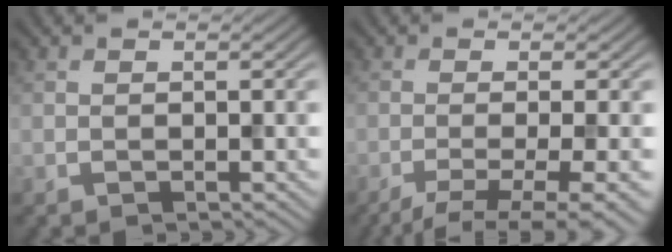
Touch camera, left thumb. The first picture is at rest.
{"total": 6.5, "force": [-3.0, 1.5, 5.5], "torque": [-0.081, -0.006, -0.050]}